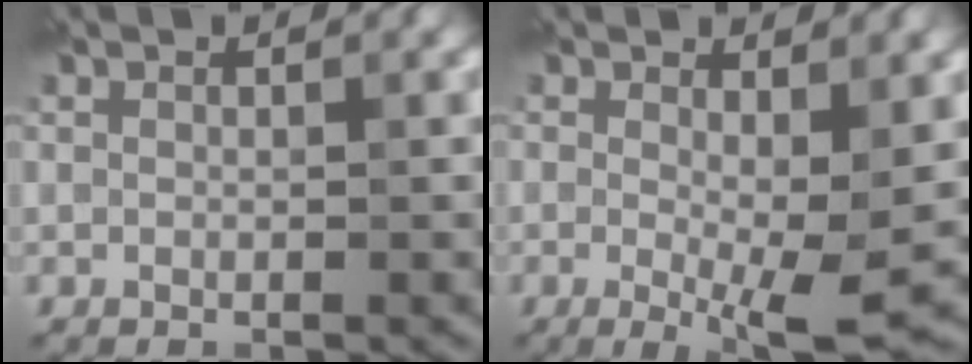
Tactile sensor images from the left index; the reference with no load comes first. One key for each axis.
{"total": 5.7, "fx": -0.2, "fy": 1.3, "fz": 5.5, "tx": -0.091, "ty": -0.016, "tz": -0.002}